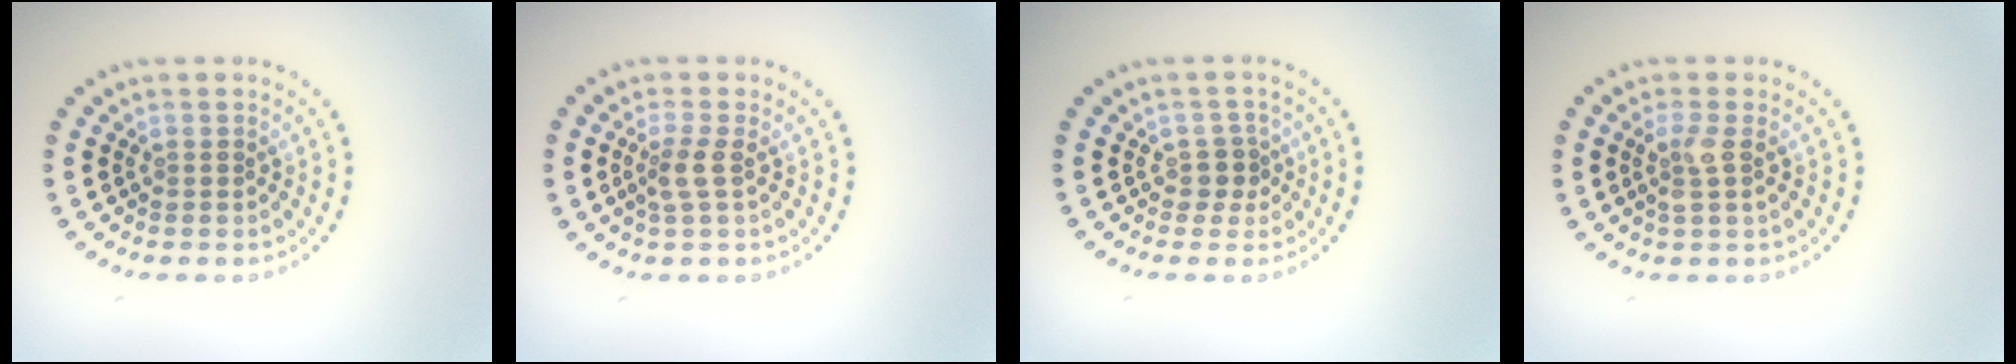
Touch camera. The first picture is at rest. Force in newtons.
{"total": 1.7, "press": 1.4, "slide": 1.0}
{"total": 1.7, "press": 1.3, "slide": 1.0}
{"total": 1.8, "press": 1.5, "slide": 1.0}